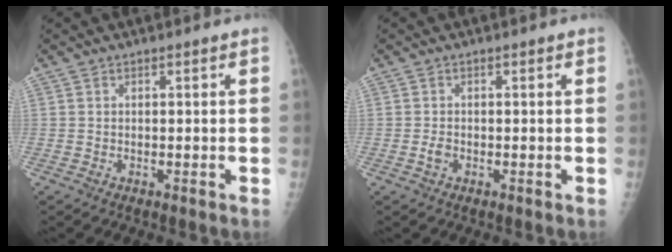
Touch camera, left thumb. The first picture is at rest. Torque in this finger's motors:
{"motor_torque": [-0.27, -0.17, 0.44, 0.05, 0.00]}